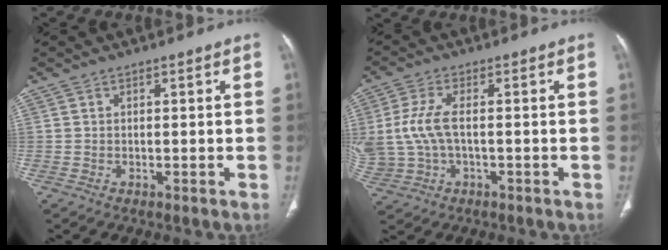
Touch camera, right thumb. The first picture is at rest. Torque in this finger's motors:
{"motor_torque": [-0.42, 0.84, 0.41, 0.83, 0.24]}